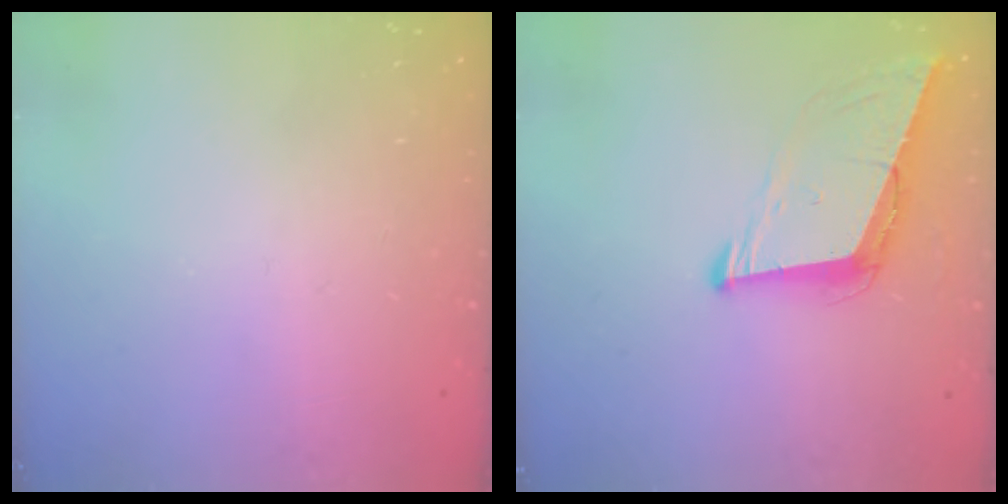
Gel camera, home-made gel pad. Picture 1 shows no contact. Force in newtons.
{"total": 8.3, "press": 7.8, "slide": 3.1}